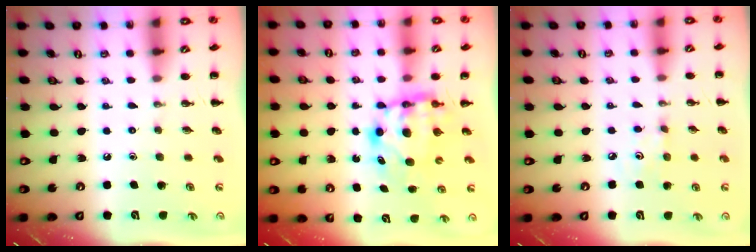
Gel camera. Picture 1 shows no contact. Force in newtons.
{"total": 5.6, "press": 5.5, "slide": 1.1}
{"total": 3.8, "press": 3.6, "slide": 1.1}